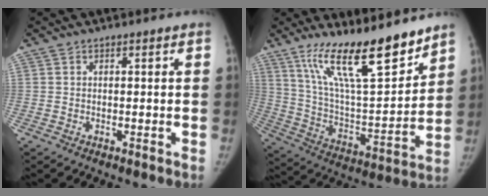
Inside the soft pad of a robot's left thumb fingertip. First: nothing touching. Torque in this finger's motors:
{"motor_torque": [2.33, 0.36, 1.02, -1.75, 0.11]}